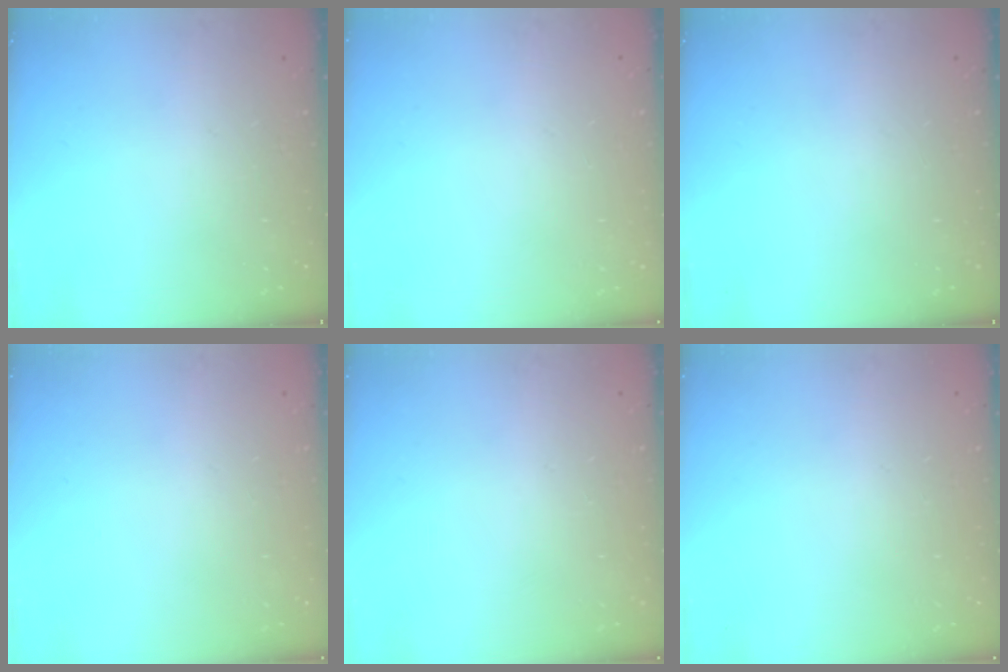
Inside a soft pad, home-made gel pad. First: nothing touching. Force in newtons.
{"total": 0.0}
{"total": 0.0}
{"total": 0.0}
{"total": 0.0}
{"total": 0.0}